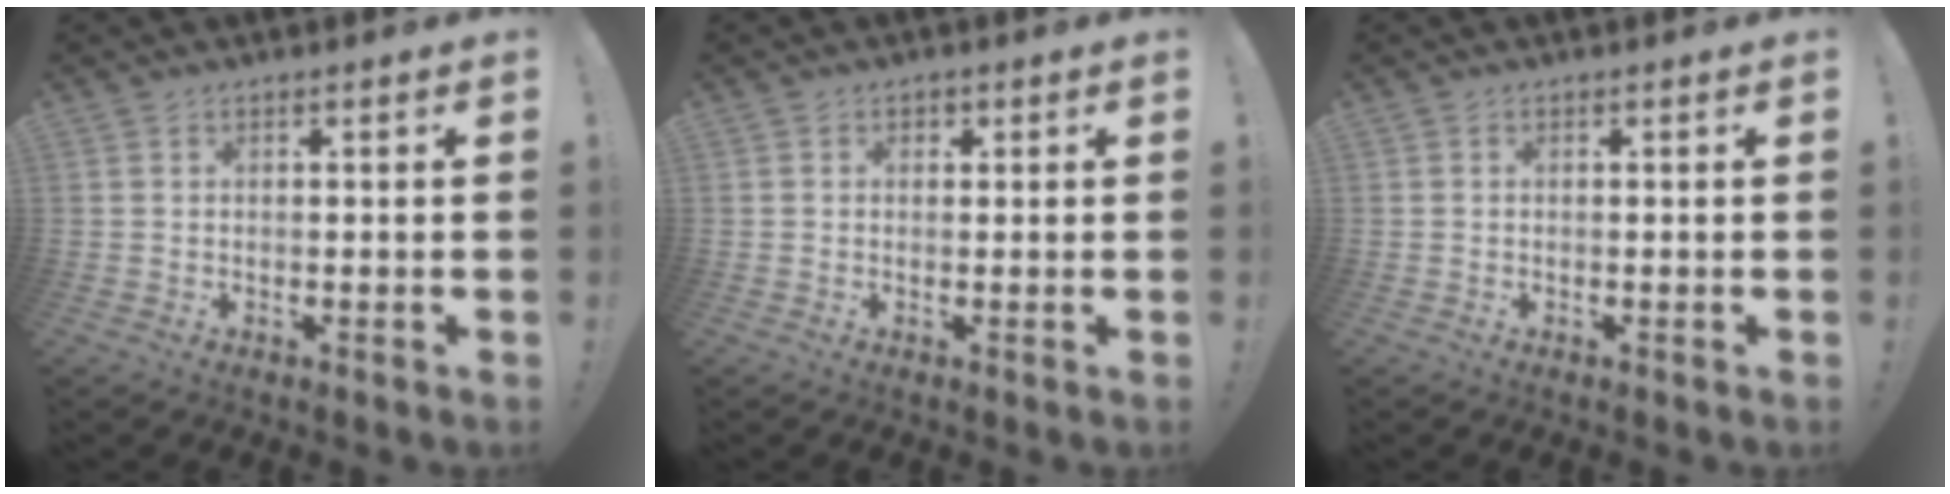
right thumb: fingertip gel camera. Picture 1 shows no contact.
{"total": 1.2, "force": [0.3, 1.0, 0.5], "torque": [-0.003, 0.000, 0.005]}
{"total": 0.0}